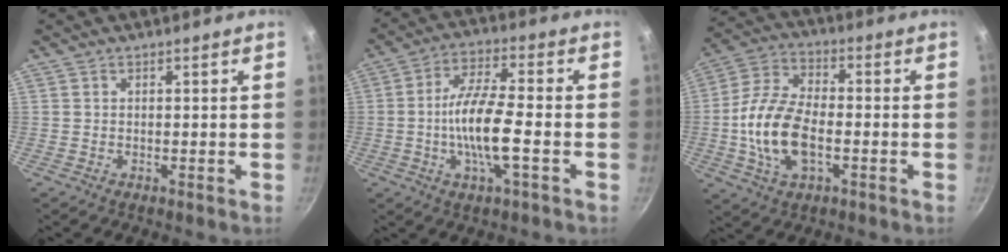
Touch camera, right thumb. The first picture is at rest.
{"total": 11.4, "force": [-2.4, 2.8, 10.7], "torque": [-0.205, 0.022, -0.053]}
{"total": 14.4, "force": [-2.6, 7.8, 11.8], "torque": [-0.225, 0.029, -0.060]}